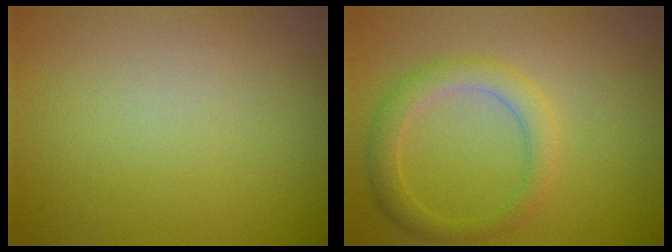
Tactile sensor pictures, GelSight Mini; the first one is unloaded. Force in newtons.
{"total": 2.8, "press": 2.8, "slide": 0.2}